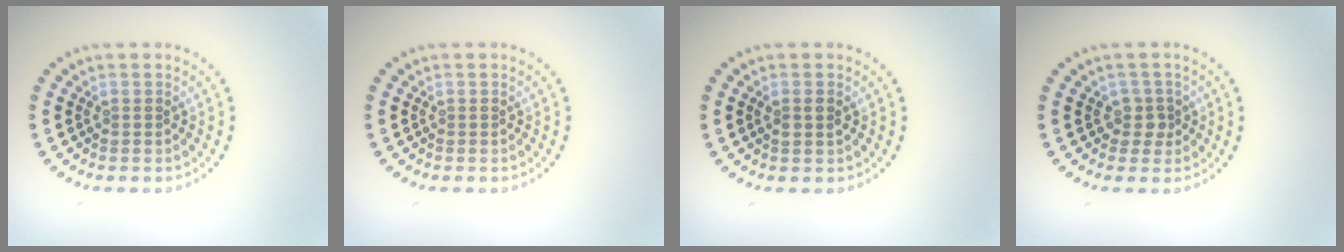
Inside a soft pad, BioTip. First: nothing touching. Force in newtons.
{"total": 0.0}
{"total": 1.0, "press": 1.0, "slide": 0.3}
{"total": 1.6, "press": 1.3, "slide": 1.0}